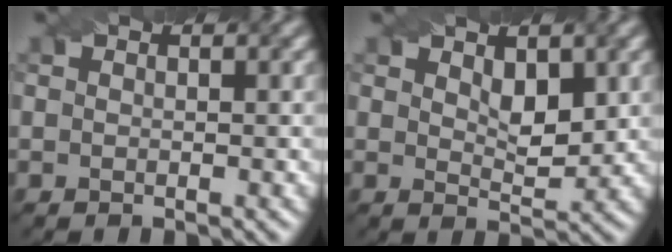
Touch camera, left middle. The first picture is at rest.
{"total": 2.7, "force": [1.4, 1.3, 1.9], "torque": [-0.033, -0.006, 0.029]}